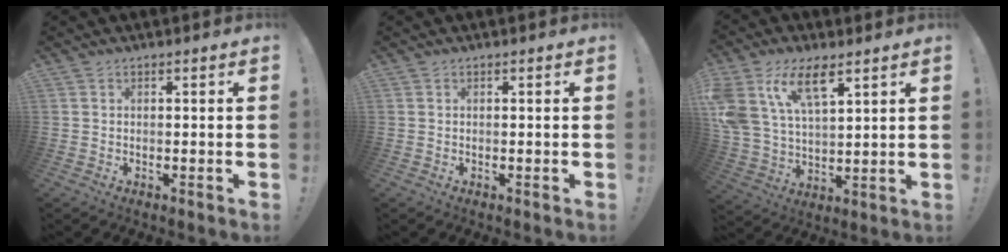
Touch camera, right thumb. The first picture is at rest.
{"total": 0.0}
{"total": 14.2, "force": [8.2, 7.1, 9.2], "torque": [-0.193, -0.032, 0.151]}